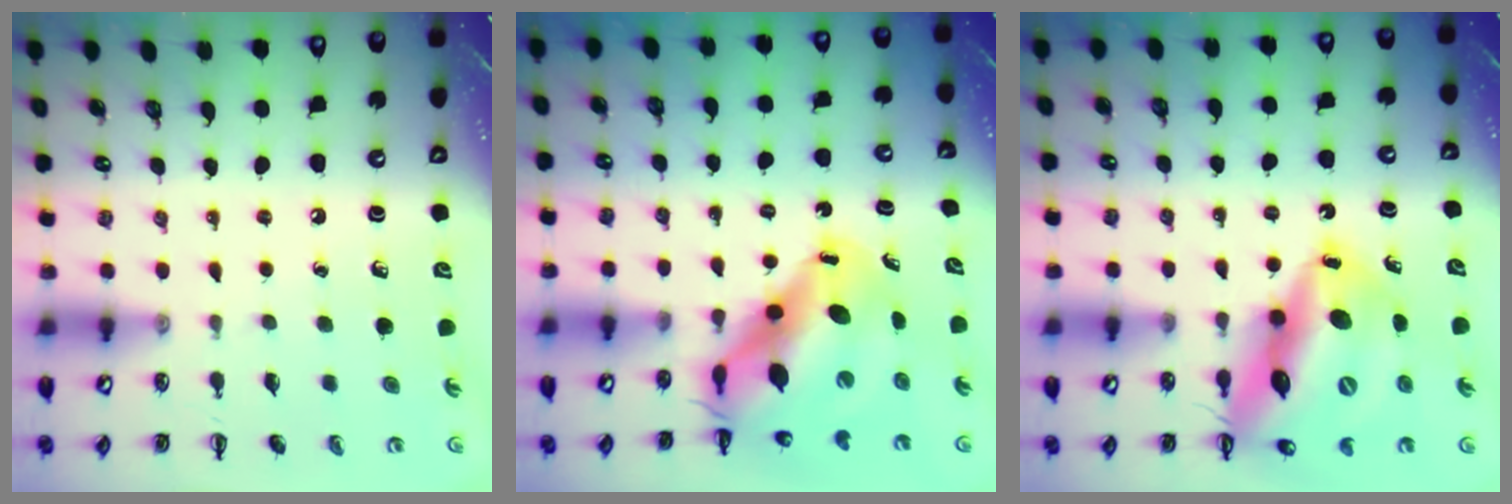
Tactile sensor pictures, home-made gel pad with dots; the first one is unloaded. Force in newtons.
{"total": 13.4, "press": 12.9, "slide": 3.6}
{"total": 22.4, "press": 21.6, "slide": 5.7}